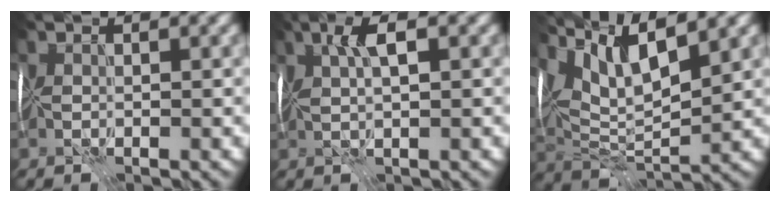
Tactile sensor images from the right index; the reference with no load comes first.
{"total": 3.5, "force": [1.3, 0.7, 3.1], "torque": [-0.064, 0.007, 0.023]}
{"total": 9.5, "force": [5.4, 3.0, 7.2], "torque": [-0.141, 0.008, 0.100]}